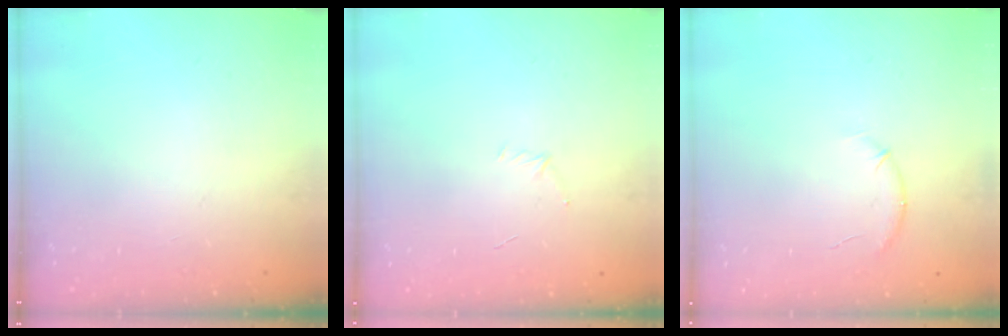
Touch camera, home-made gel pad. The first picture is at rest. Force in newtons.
{"total": 3.1, "press": 2.9, "slide": 0.9}
{"total": 6.3, "press": 6.1, "slide": 1.6}